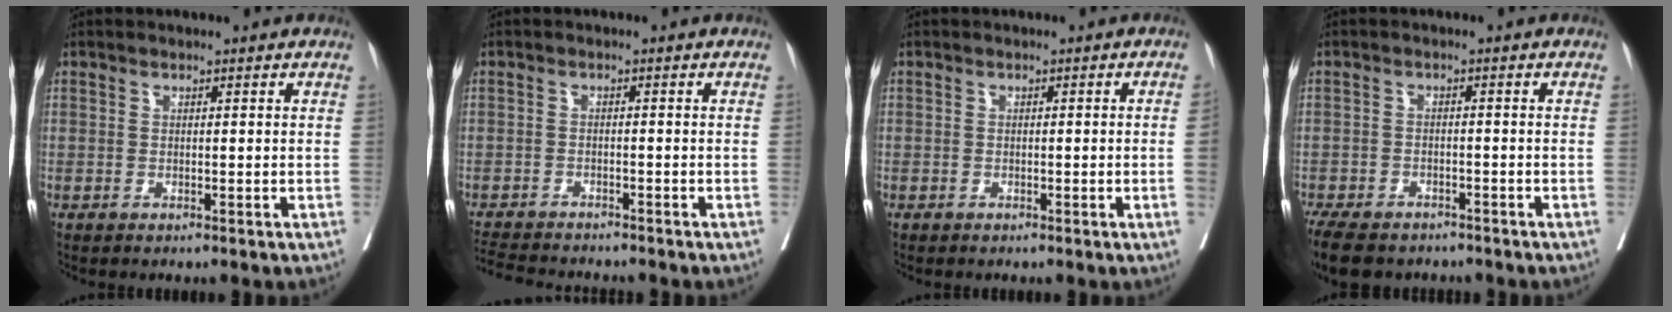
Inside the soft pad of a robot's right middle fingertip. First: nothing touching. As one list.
[{"total": 8.2, "force": [-7.7, 1.0, 2.7], "torque": [-0.040, -0.009, -0.118]}, {"total": 1.0, "force": [-0.2, 0.0, 1.0], "torque": [-0.017, 0.007, 0.000]}, {"total": 11.0, "force": [-8.7, 4.9, 4.7], "torque": [-0.099, -0.014, -0.124]}]